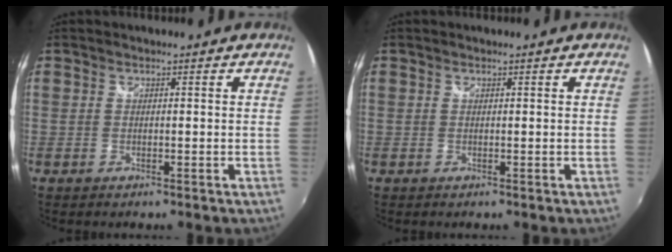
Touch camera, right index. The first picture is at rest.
{"total": 0.0}